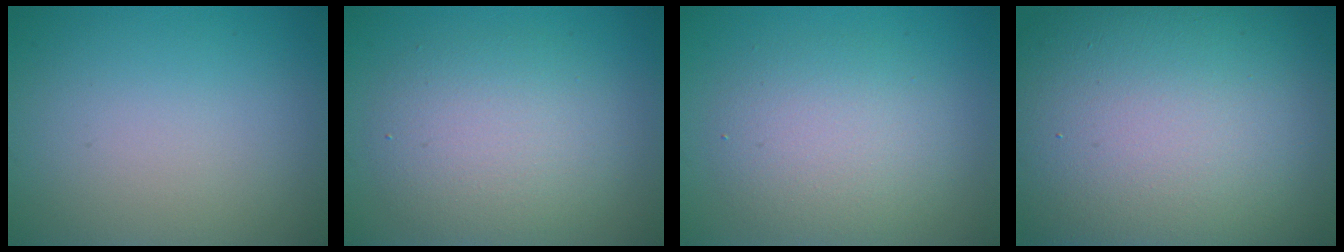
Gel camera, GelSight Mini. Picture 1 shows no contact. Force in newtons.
{"total": 5.0, "press": 5.0, "slide": 0.2}
{"total": 4.2, "press": 4.2, "slide": 0.1}
{"total": 19.8, "press": 19.7, "slide": 1.1}